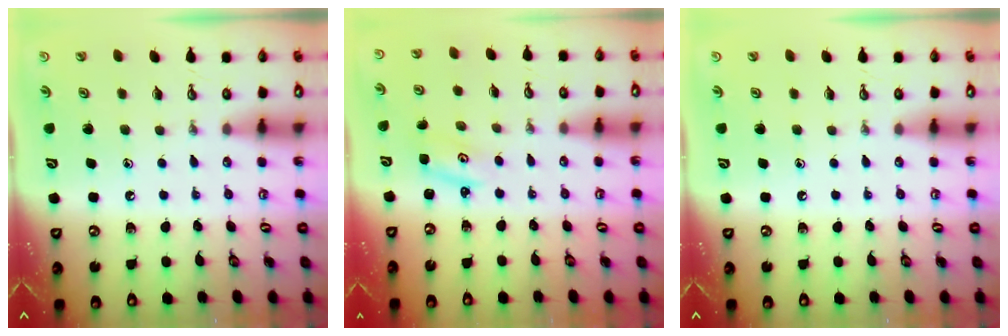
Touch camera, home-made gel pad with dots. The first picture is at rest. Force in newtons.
{"total": 2.1, "press": 2.1, "slide": 0.2}
{"total": 0.0}